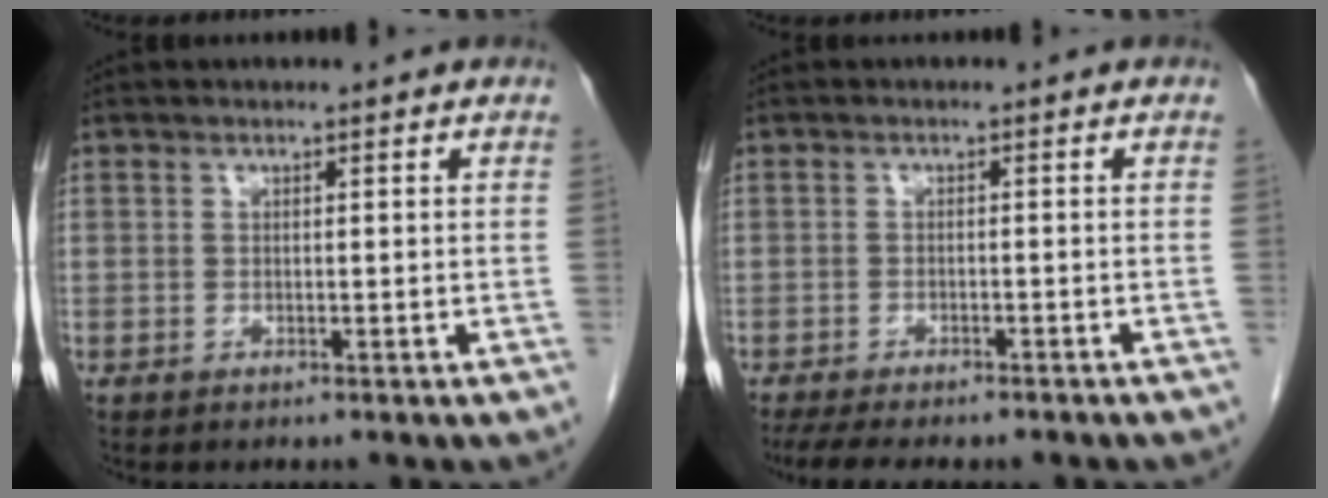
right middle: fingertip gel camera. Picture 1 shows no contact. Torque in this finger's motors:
{"motor_torque": [1.10, -1.04, 0.10, 0.05]}